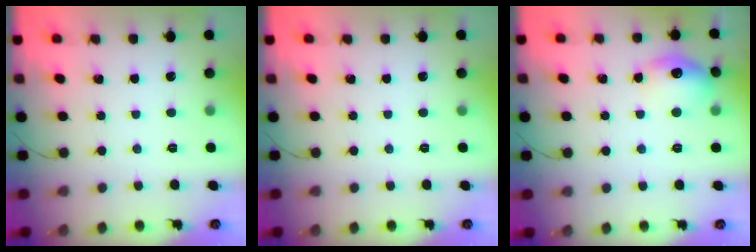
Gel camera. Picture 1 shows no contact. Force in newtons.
{"total": 0.0}
{"total": 11.7, "press": 11.6, "slide": 0.7}